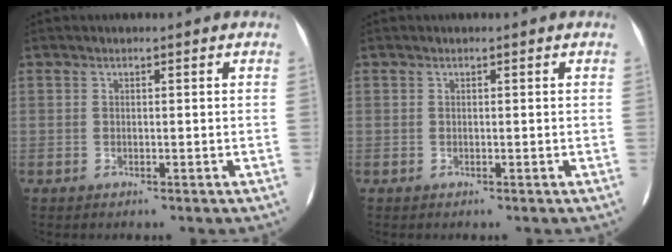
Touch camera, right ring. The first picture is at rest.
{"total": 0.0}